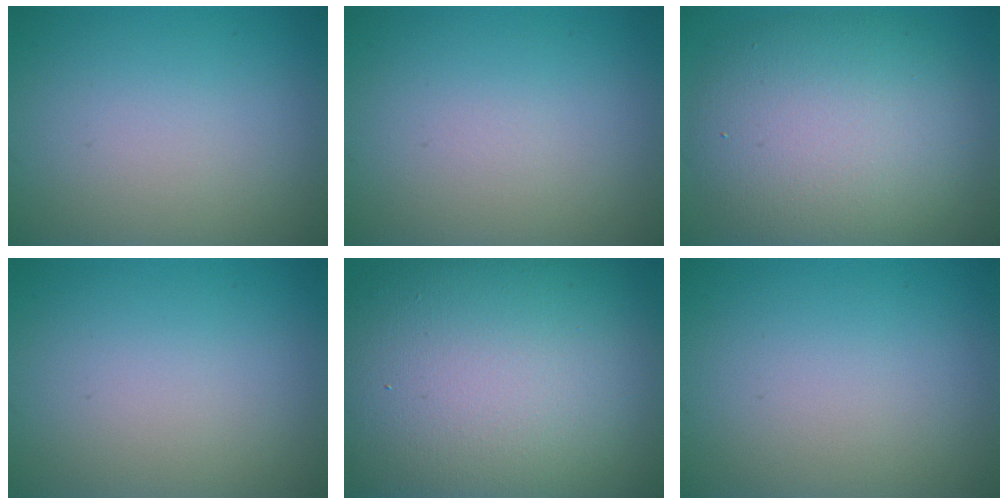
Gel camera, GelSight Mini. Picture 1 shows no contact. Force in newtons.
{"total": 0.0}
{"total": 10.1, "press": 10.1, "slide": 0.9}
{"total": 0.0}
{"total": 18.3, "press": 18.2, "slide": 1.6}
{"total": 0.0}